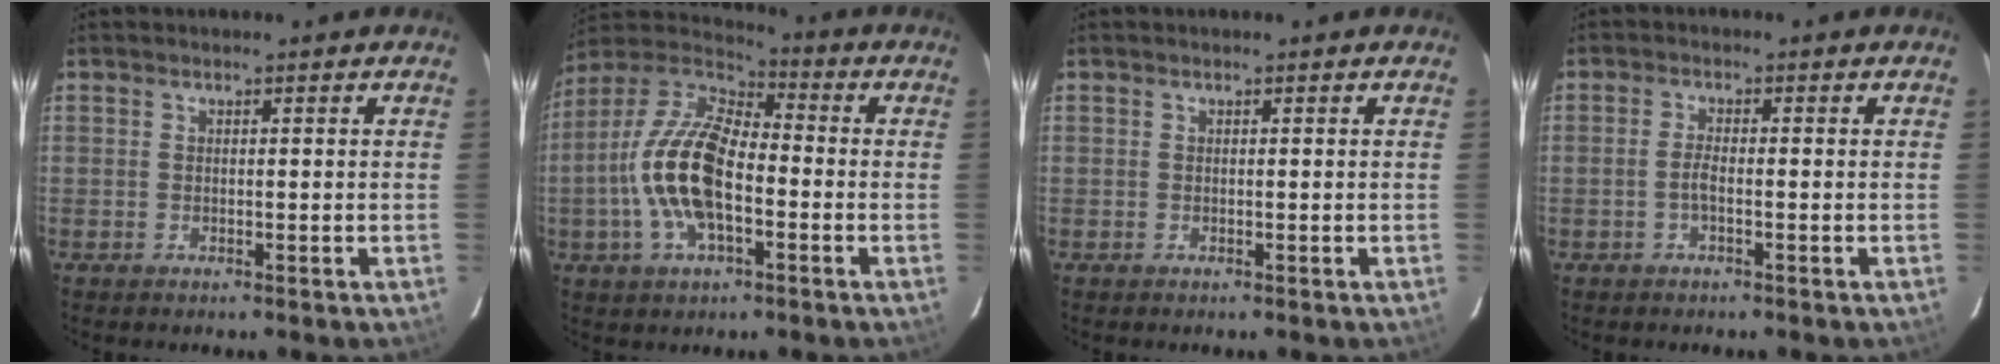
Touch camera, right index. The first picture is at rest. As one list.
[{"total": 16.4, "force": [-3.6, 7.7, 14.0], "torque": [-0.288, 0.006, -0.075]}, {"total": 0.0}, {"total": 2.0, "force": [-0.7, 0.4, 1.8], "torque": [-0.038, 0.003, -0.016]}]